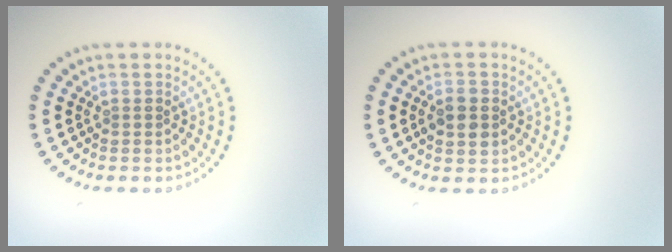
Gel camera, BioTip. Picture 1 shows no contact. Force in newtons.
{"total": 2.6, "press": 2.6, "slide": 0.1}